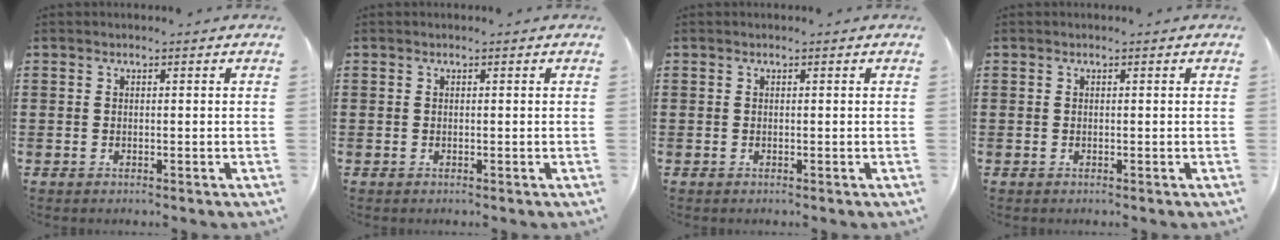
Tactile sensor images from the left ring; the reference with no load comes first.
{"total": 0.0}
{"total": 0.0}
{"total": 0.0}